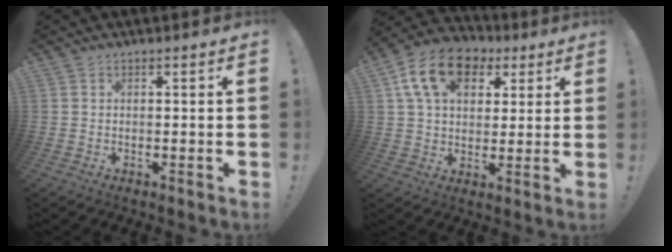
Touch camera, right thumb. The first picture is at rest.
{"total": 15.4, "force": [6.3, 10.5, 9.4], "torque": [-0.156, -0.012, 0.121]}